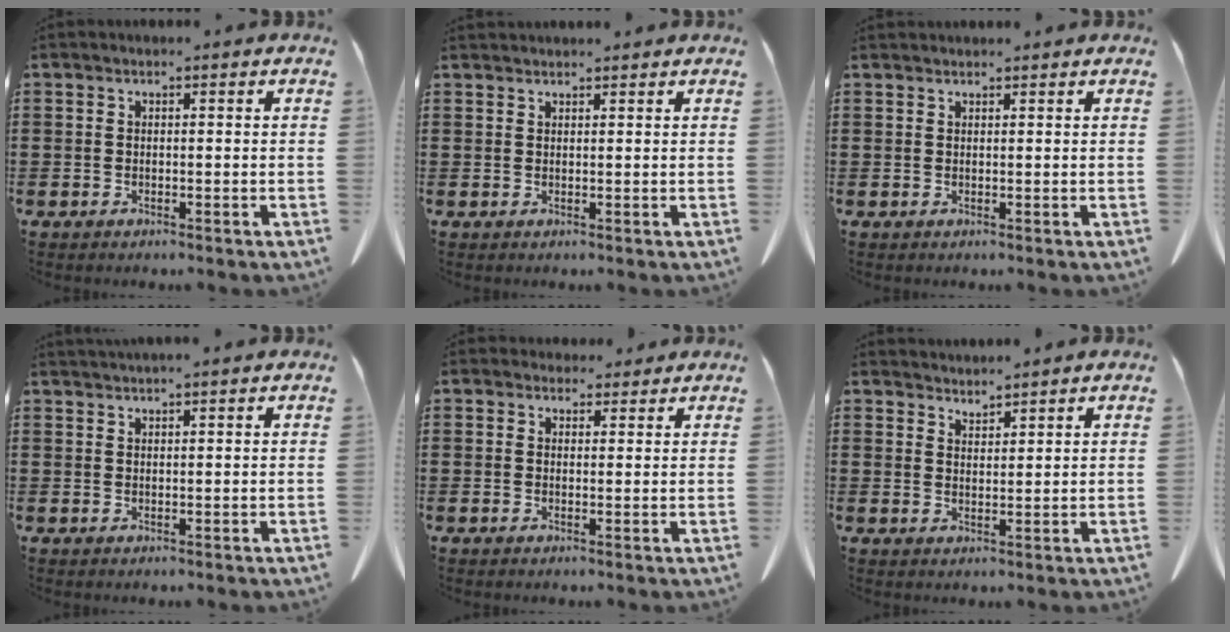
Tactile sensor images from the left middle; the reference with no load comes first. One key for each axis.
{"total": 1.2, "fx": 1.2, "fy": 0.1, "fz": 0.1, "tx": -0.005, "ty": -0.001, "tz": 0.023}
{"total": 0.9, "fx": 0.9, "fy": 0.1, "fz": 0.1, "tx": -0.005, "ty": 0.000, "tz": 0.017}
{"total": 1.4, "fx": 1.3, "fy": -0.1, "fz": 0.3, "tx": -0.008, "ty": -0.001, "tz": 0.025}
{"total": 2.4, "fx": 2.1, "fy": 1.1, "fz": 0.3, "tx": -0.002, "ty": -0.001, "tz": 0.038}
{"total": 2.6, "fx": 2.5, "fy": -0.2, "fz": -0.5, "tx": 0.003, "ty": -0.009, "tz": 0.048}